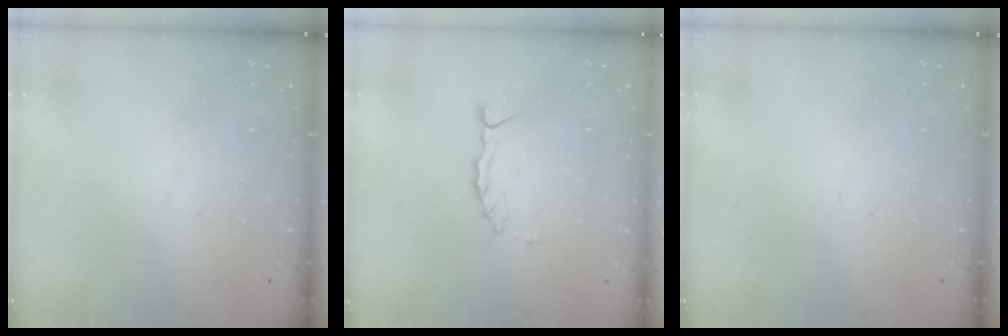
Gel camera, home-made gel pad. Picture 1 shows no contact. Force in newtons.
{"total": 1.4, "press": 1.4, "slide": 0.2}
{"total": 0.0}